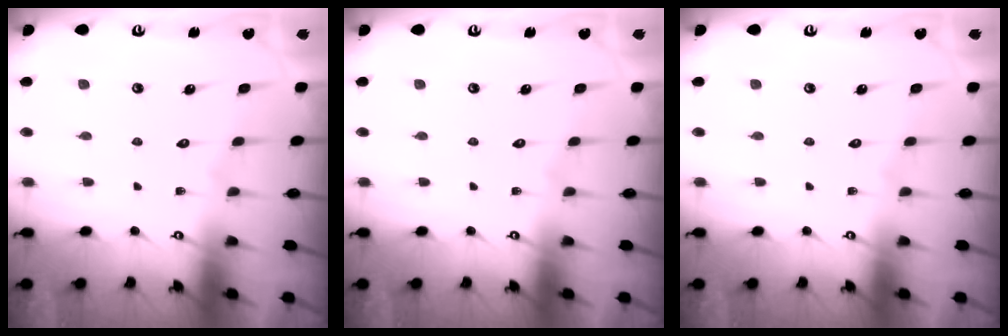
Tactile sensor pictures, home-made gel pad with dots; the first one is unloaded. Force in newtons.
{"total": 0.0}
{"total": 0.0}